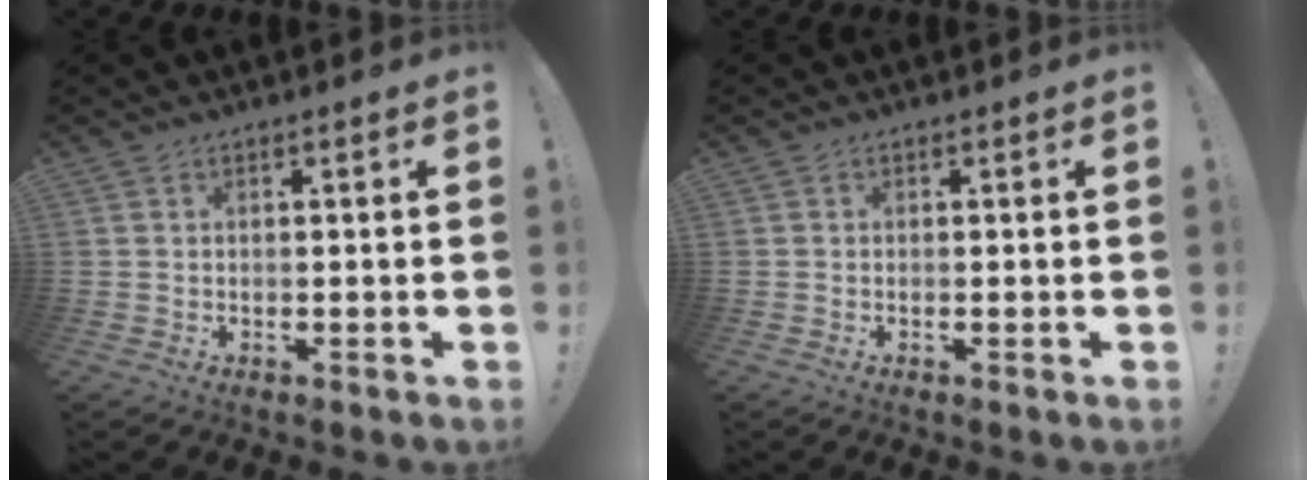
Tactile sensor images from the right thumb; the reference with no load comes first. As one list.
[{"total": 0.0}]